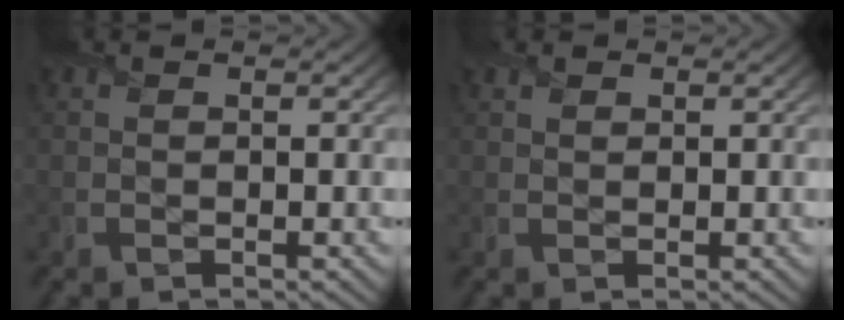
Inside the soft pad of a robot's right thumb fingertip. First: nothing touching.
{"total": 0.8, "force": [0.7, 0.4, 0.2], "torque": [-0.005, 0.002, 0.014]}